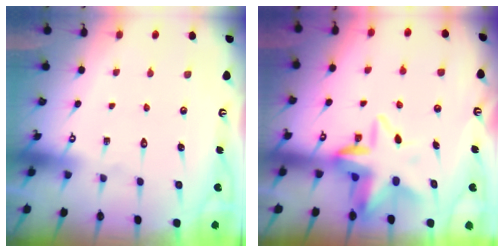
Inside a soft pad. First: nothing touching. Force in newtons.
{"total": 7.8, "press": 7.6, "slide": 1.7}